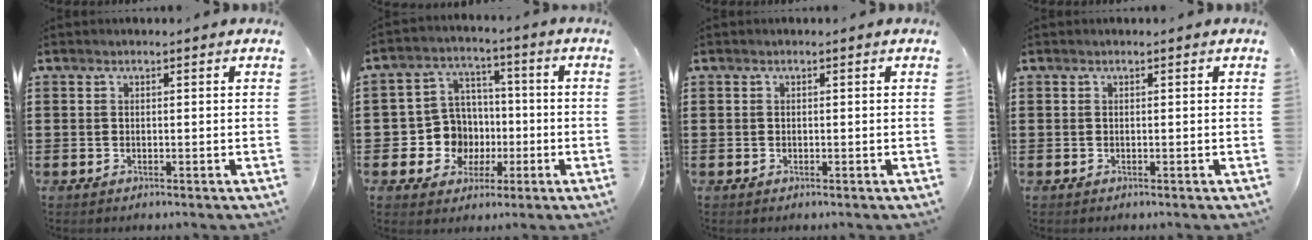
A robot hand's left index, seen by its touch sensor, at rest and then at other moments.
{"total": 8.7, "force": [-1.0, 8.3, 2.4], "torque": [-0.080, 0.011, -0.011]}
{"total": 0.0}
{"total": 0.0}